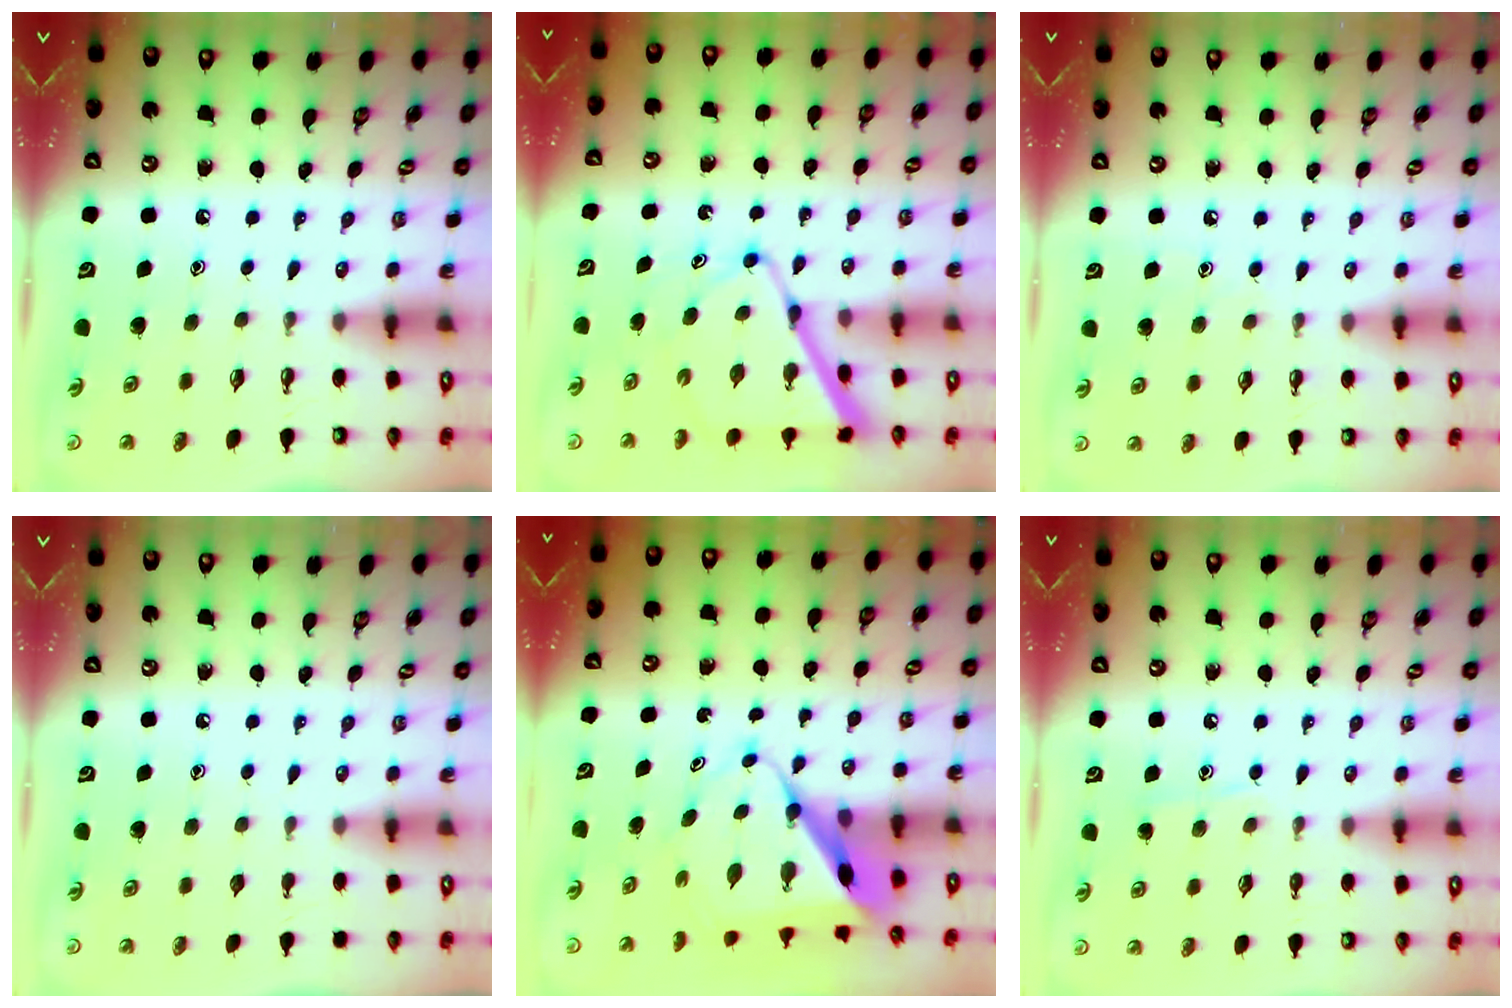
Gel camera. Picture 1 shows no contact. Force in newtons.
{"total": 10.7, "press": 10.6, "slide": 1.0}
{"total": 5.3, "press": 5.2, "slide": 0.6}
{"total": 0.0}
{"total": 9.9, "press": 9.8, "slide": 1.0}
{"total": 5.9, "press": 5.9, "slide": 0.7}